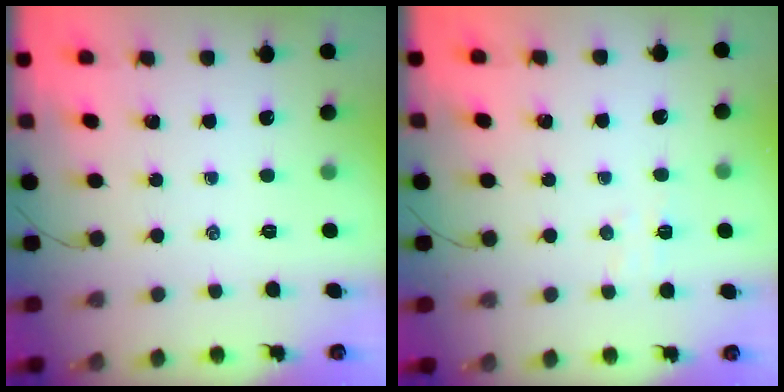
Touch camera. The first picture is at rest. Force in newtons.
{"total": 3.6, "press": 3.5, "slide": 0.9}